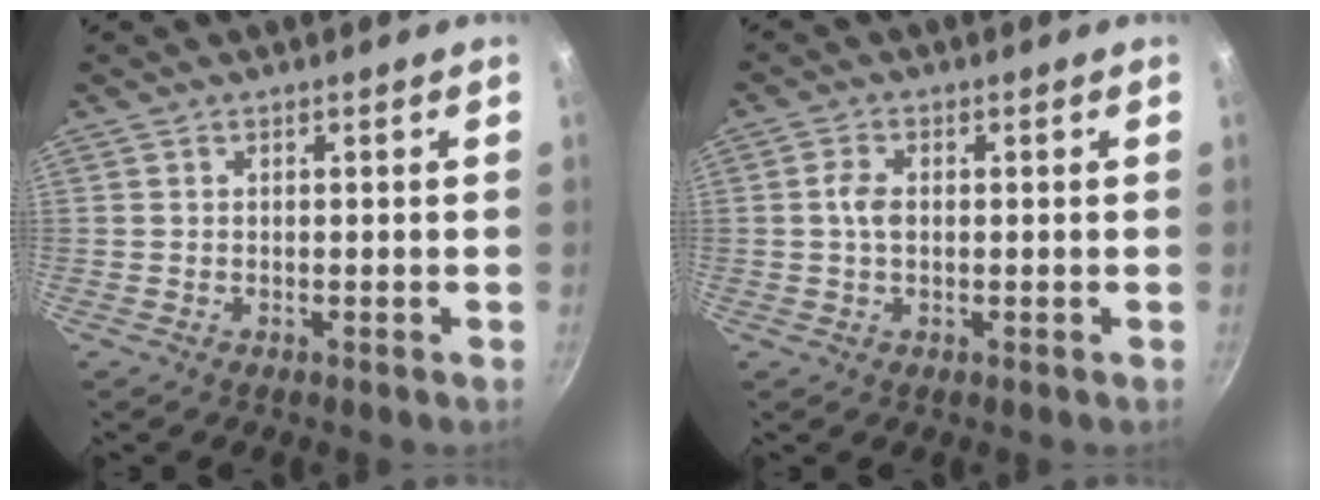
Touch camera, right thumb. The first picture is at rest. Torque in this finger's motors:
{"motor_torque": [-0.24, 0.37, 0.08, 0.55, 0.12]}